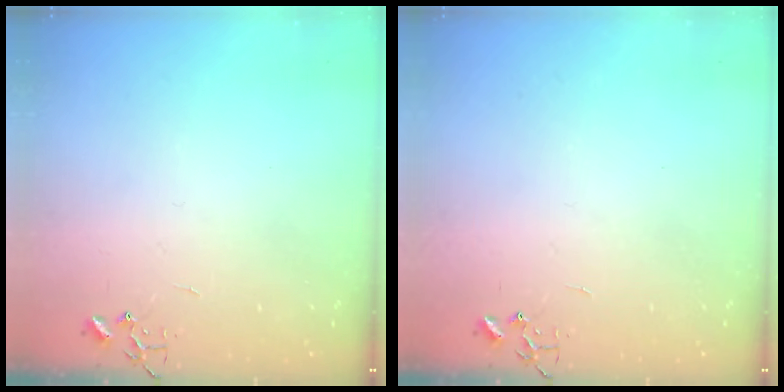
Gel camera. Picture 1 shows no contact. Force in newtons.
{"total": 0.0}